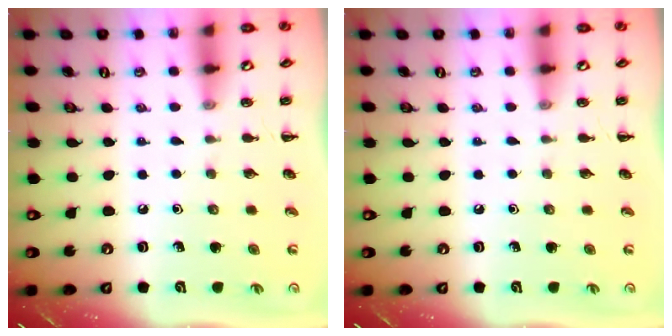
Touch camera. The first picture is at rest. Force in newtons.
{"total": 0.0}